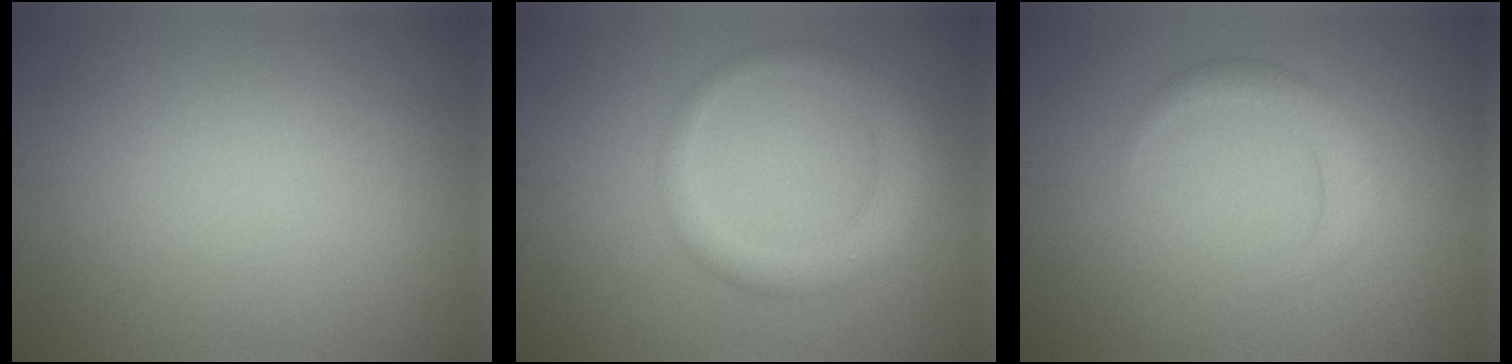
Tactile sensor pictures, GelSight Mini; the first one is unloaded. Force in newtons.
{"total": 3.3, "press": 3.3, "slide": 0.1}
{"total": 2.1, "press": 2.1, "slide": 0.1}